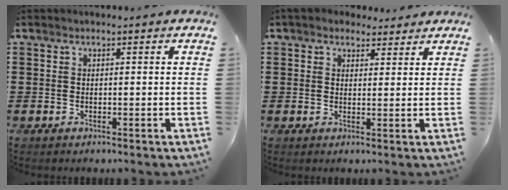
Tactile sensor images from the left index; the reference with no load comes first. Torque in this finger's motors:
{"motor_torque": [1.61, -0.53, -0.05, -0.21]}